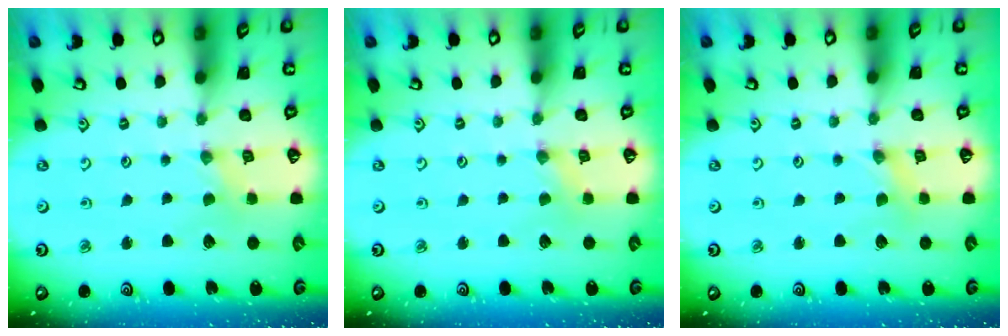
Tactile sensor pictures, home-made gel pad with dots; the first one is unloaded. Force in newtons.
{"total": 0.6, "press": 0.6, "slide": 0.1}
{"total": 0.0}